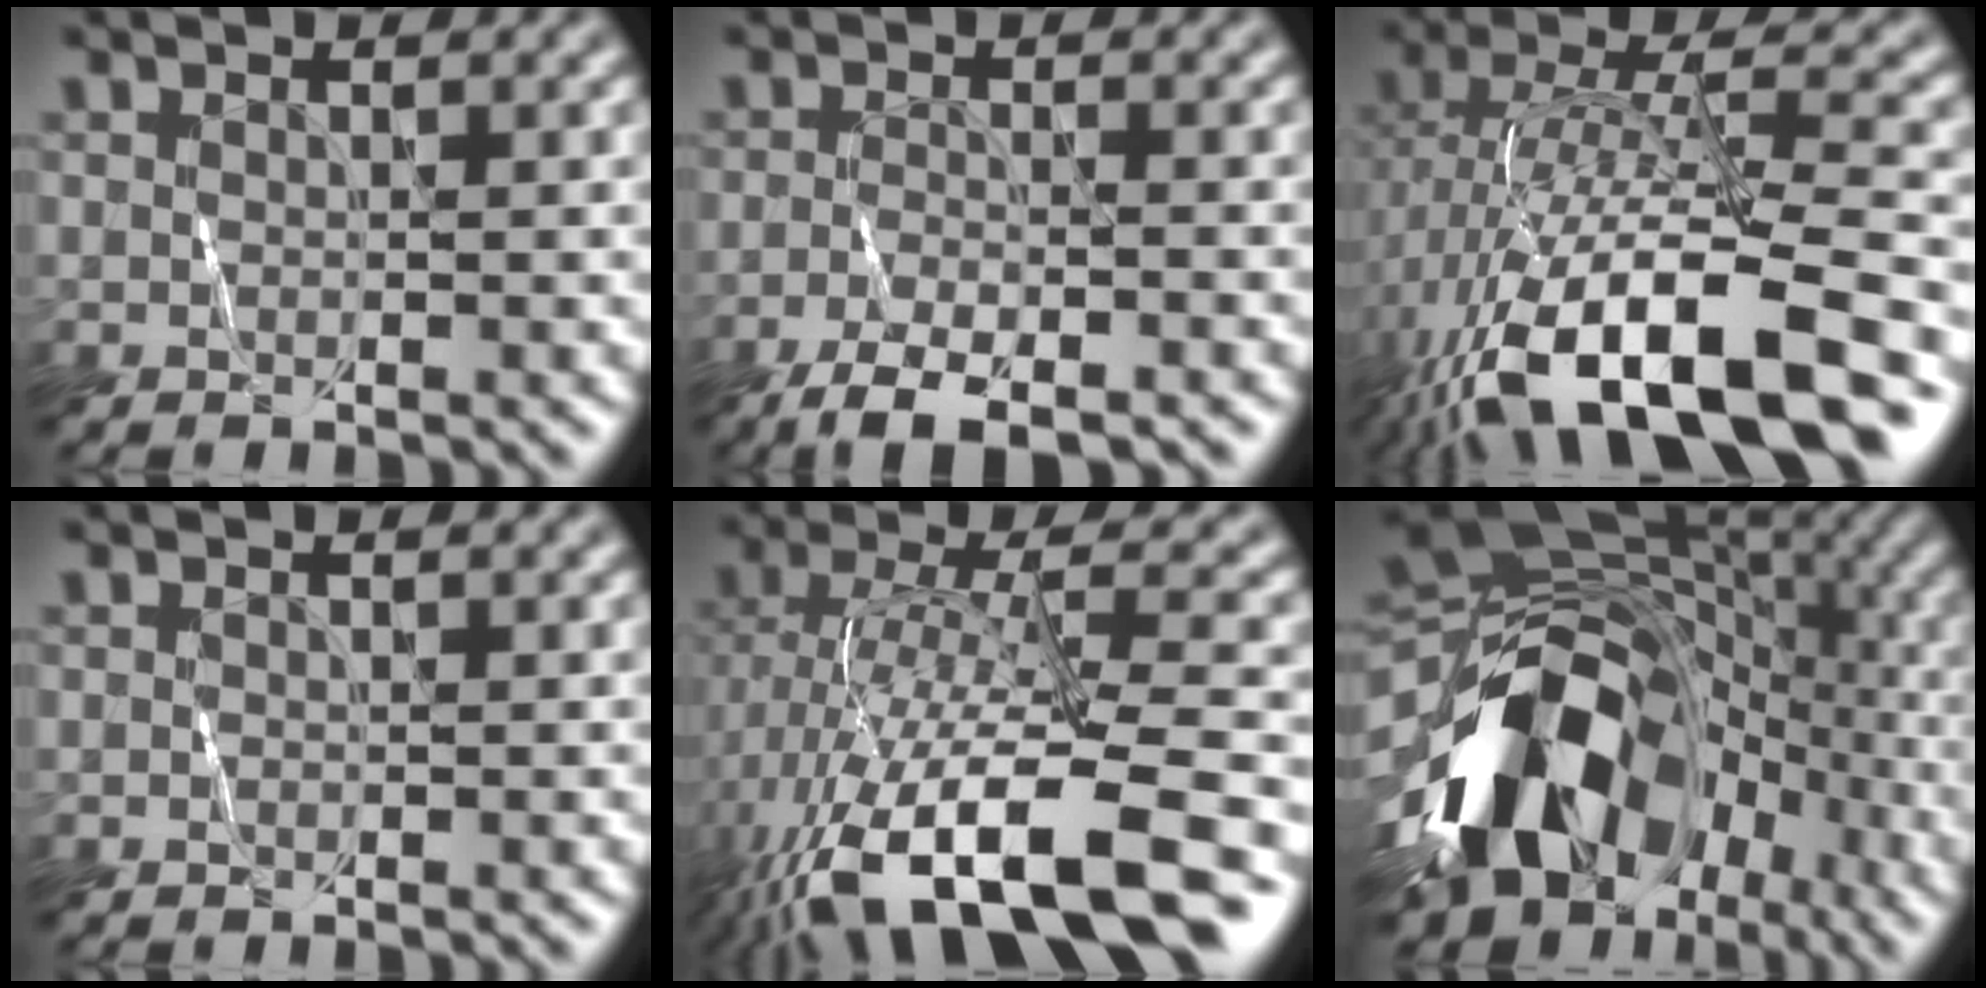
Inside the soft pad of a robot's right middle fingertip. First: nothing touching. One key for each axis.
{"total": 4.3, "fx": -3.4, "fy": 0.6, "fz": 2.4, "tx": -0.049, "ty": -0.008, "tz": -0.067}
{"total": 16.1, "fx": -8.1, "fy": 6.1, "fz": 12.5, "tx": -0.237, "ty": -0.001, "tz": -0.135}
{"total": 0.0}
{"total": 14.9, "fx": -7.3, "fy": 4.7, "fz": 12.1, "tx": -0.232, "ty": -0.004, "tz": -0.110}
{"total": 14.2, "fx": -6.3, "fy": 9.6, "fz": 8.3, "tx": -0.144, "ty": 0.006, "tz": -0.118}